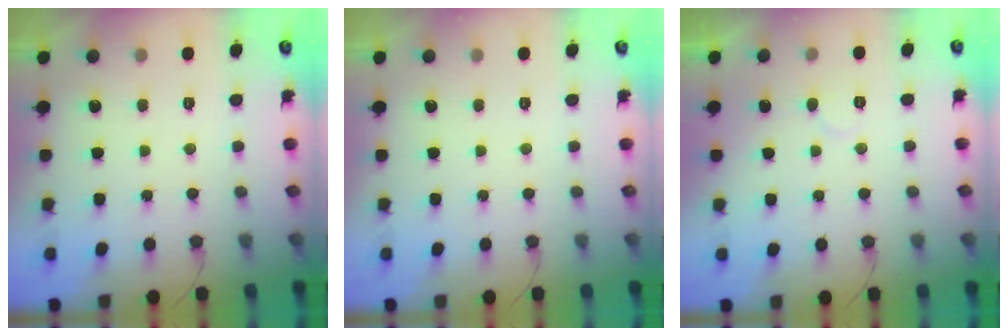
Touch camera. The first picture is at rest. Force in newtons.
{"total": 0.0}
{"total": 4.8, "press": 4.8, "slide": 0.4}